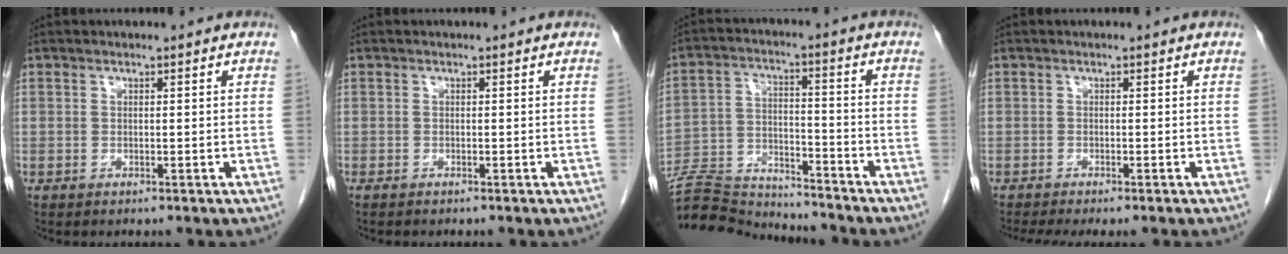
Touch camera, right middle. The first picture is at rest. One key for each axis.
{"total": 1.3, "fx": -1.1, "fy": 0.2, "fz": 0.6, "tx": -0.009, "ty": -0.003, "tz": -0.012}
{"total": 14.2, "fx": -14.0, "fy": 1.0, "fz": 2.0, "tx": -0.033, "ty": 0.019, "tz": -0.234}
{"total": 5.4, "fx": -4.6, "fy": 0.3, "fz": 3.0, "tx": -0.037, "ty": -0.011, "tz": -0.071}